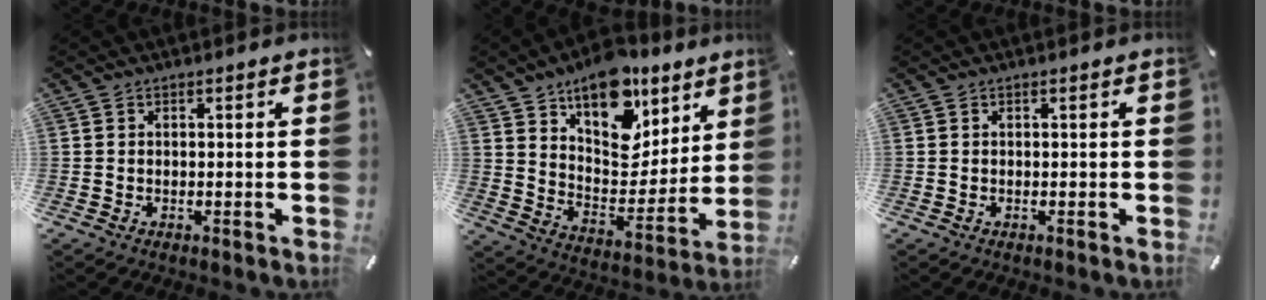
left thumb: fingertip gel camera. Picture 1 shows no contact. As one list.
[{"total": 17.5, "force": [12.6, 9.6, 7.4], "torque": [-0.101, -0.098, 0.223]}, {"total": 0.0}]